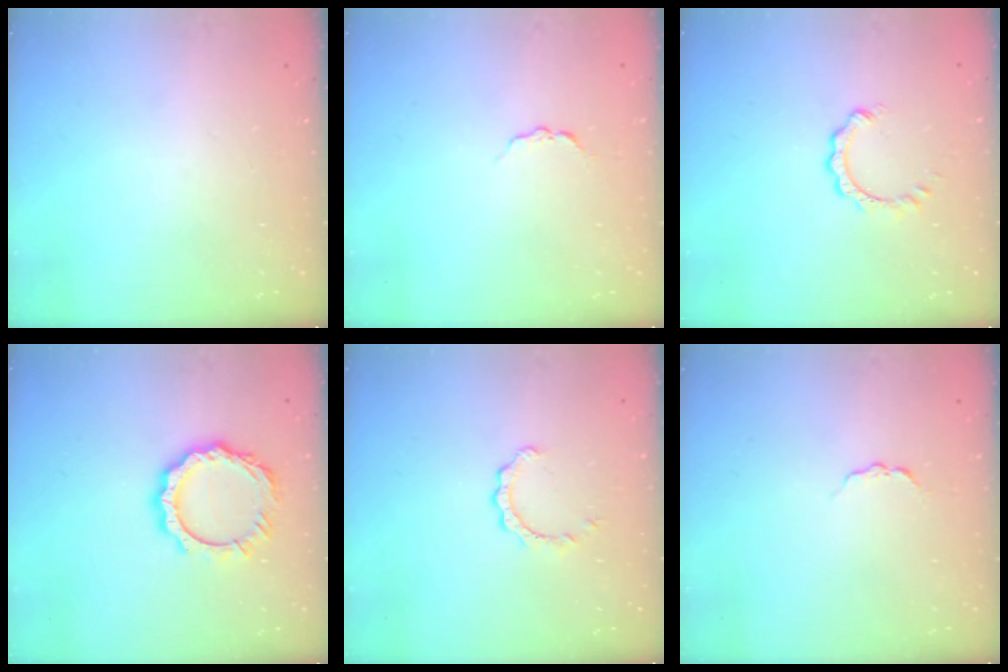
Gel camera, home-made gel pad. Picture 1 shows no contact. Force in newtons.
{"total": 3.1, "press": 3.1, "slide": 0.3}
{"total": 3.3, "press": 3.3, "slide": 0.5}
{"total": 12.1, "press": 12.1, "slide": 1.0}
{"total": 2.6, "press": 2.6, "slide": 0.2}
{"total": 3.1, "press": 3.1, "slide": 0.3}